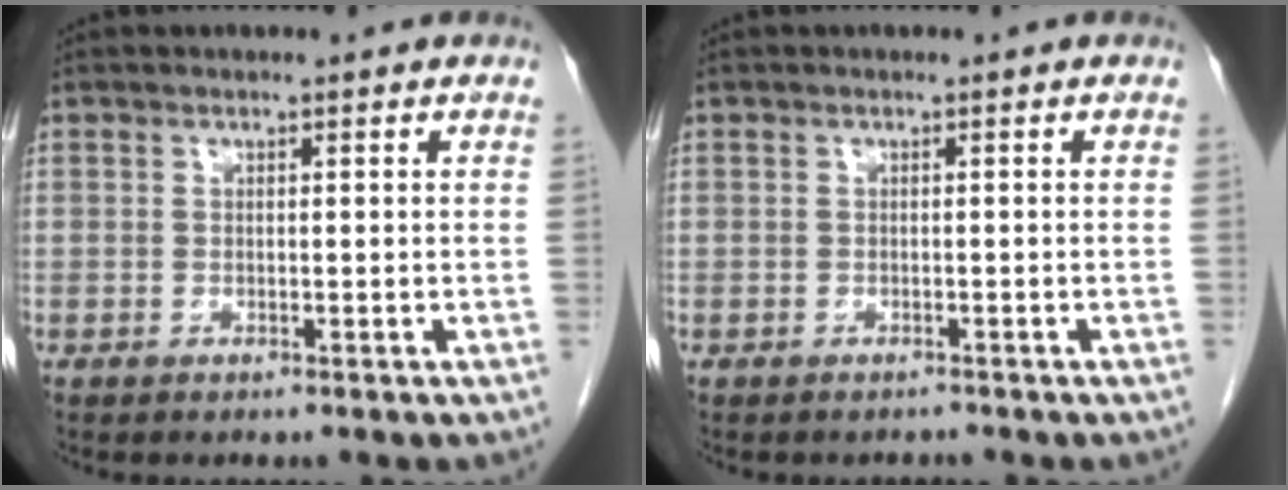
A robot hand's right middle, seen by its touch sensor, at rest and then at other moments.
{"total": 0.6, "force": [-0.5, 0.0, -0.2], "torque": [-0.004, -0.004, -0.010]}